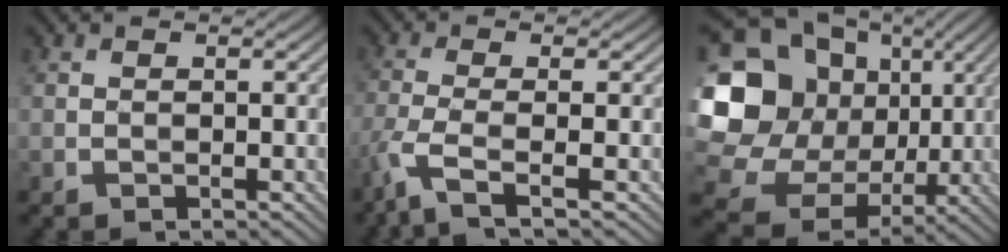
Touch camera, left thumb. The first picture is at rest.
{"total": 4.7, "force": [-2.7, 0.5, 3.9], "torque": [-0.093, -0.004, -0.067]}
{"total": 20.6, "force": [2.8, 17.9, 9.8], "torque": [-0.266, -0.002, 0.062]}